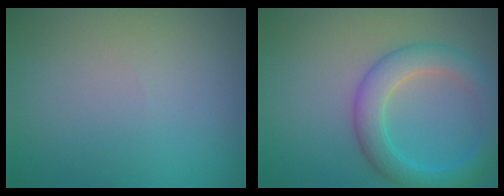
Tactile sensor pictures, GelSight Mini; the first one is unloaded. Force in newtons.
{"total": 4.7, "press": 4.7, "slide": 0.0}